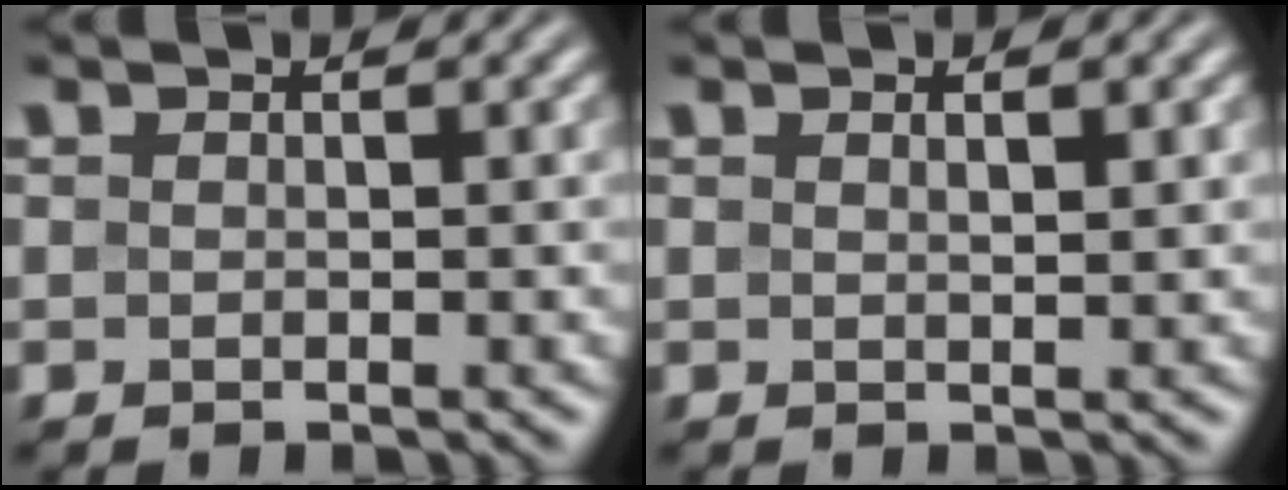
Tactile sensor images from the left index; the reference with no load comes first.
{"total": 1.2, "force": [0.6, 0.3, 1.0], "torque": [-0.016, 0.000, 0.011]}